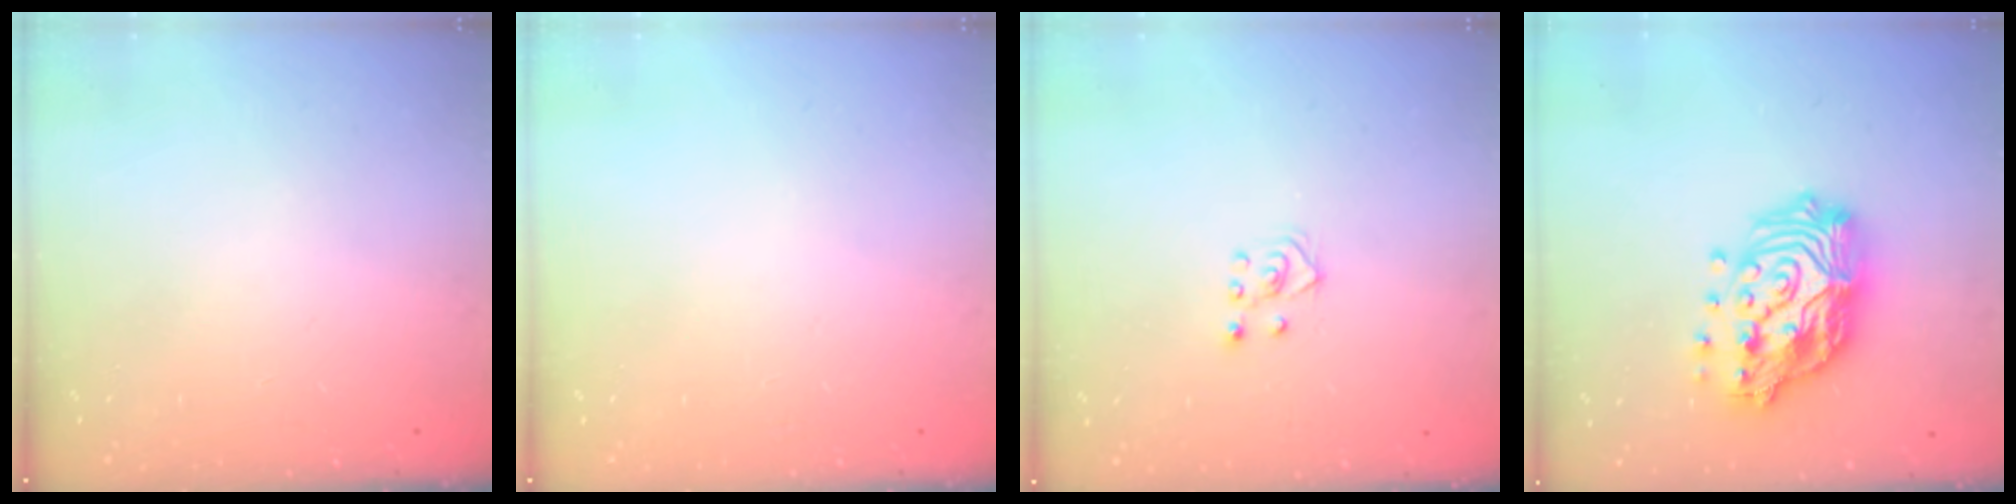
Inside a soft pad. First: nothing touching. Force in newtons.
{"total": 0.0}
{"total": 3.6, "press": 3.6, "slide": 0.6}
{"total": 20.2, "press": 20.1, "slide": 2.1}